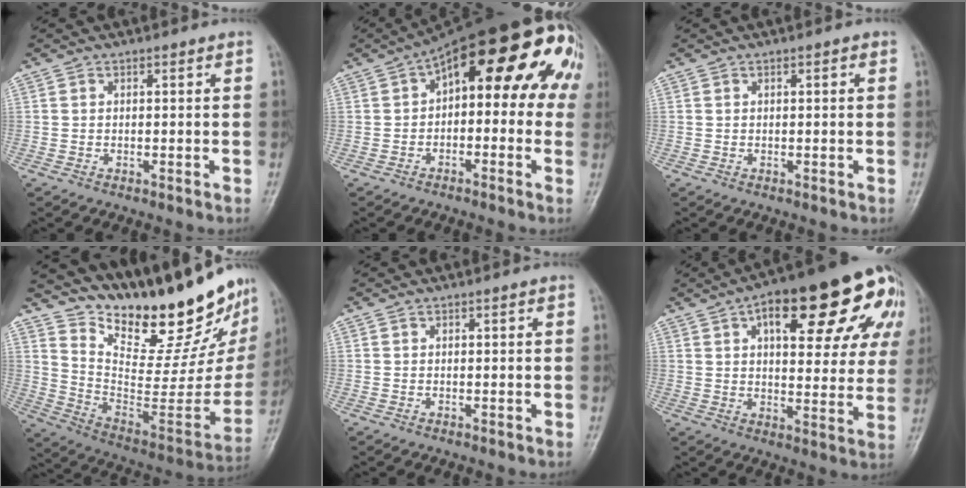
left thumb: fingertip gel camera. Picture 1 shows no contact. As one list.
[{"total": 19.2, "force": [3.9, 9.0, 16.5], "torque": [-0.182, 0.050, 0.033]}, {"total": 0.8, "force": [0.2, 0.2, 0.7], "torque": [-0.010, 0.001, 0.003]}, {"total": 28.5, "force": [22.1, 9.0, 15.6], "torque": [-0.207, -0.140, 0.338]}, {"total": 0.0}, {"total": 23.8, "force": [10.4, 9.0, 19.4], "torque": [-0.237, 0.002, 0.139]}]